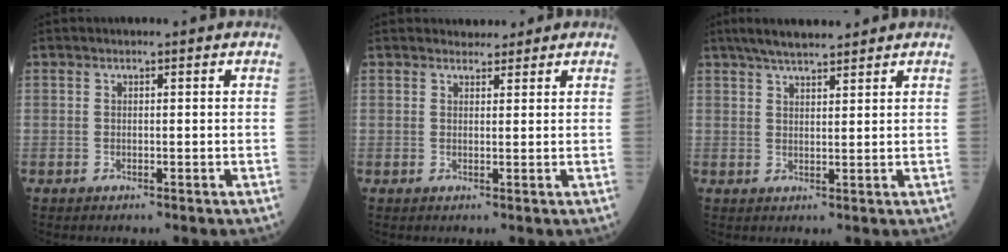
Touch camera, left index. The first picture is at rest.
{"total": 2.0, "force": [1.8, 0.9, 0.2], "torque": [-0.003, 0.004, 0.024]}
{"total": 6.2, "force": [5.3, 0.9, 3.1], "torque": [-0.055, 0.022, 0.091]}